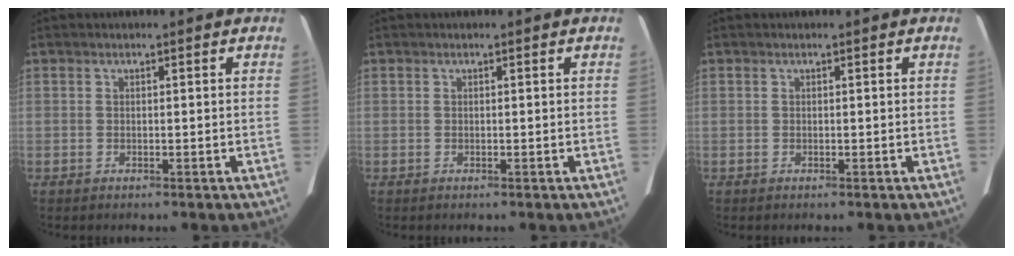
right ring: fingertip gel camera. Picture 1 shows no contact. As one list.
[{"total": 0.0}, {"total": 0.0}]